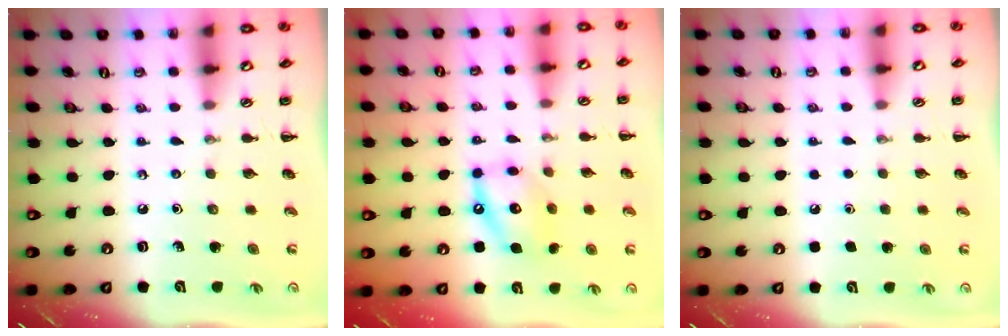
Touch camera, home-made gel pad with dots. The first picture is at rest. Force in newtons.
{"total": 12.6, "press": 12.4, "slide": 2.6}
{"total": 1.7, "press": 1.7, "slide": 0.1}